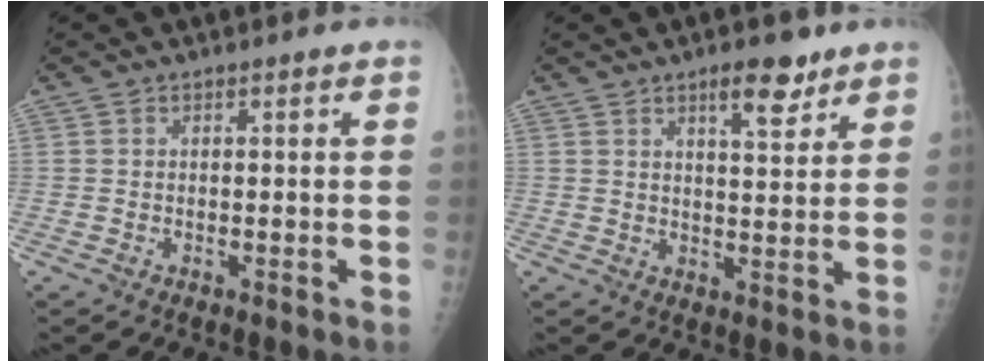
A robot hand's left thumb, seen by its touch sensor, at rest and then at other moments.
{"total": 6.7, "force": [4.4, 2.2, 4.5], "torque": [-0.050, -0.027, 0.064]}